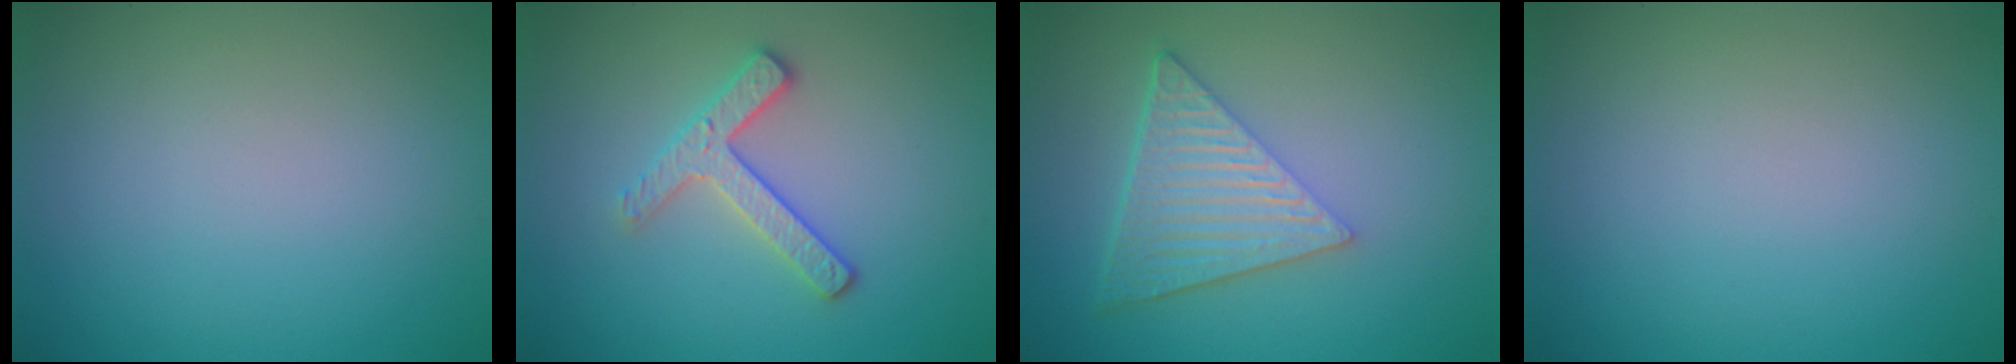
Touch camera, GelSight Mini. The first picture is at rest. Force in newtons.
{"total": 2.8, "press": 2.6, "slide": 1.1}
{"total": 6.5, "press": 4.5, "slide": 4.7}
{"total": 0.0}